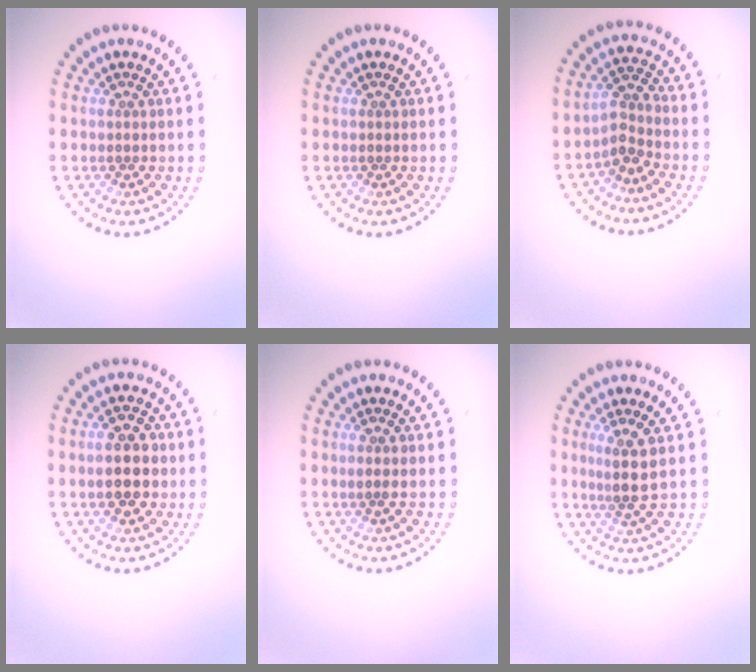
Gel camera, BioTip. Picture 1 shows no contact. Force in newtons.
{"total": 0.0}
{"total": 2.5, "press": 2.0, "slide": 1.6}
{"total": 4.7, "press": 4.7, "slide": 0.4}
{"total": 0.7, "press": 0.4, "slide": 0.6}
{"total": 2.7, "press": 2.1, "slide": 1.7}